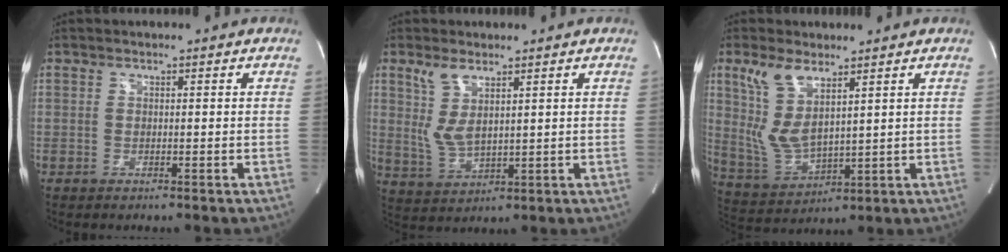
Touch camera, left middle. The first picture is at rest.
{"total": 5.4, "force": [2.6, 1.7, 4.4], "torque": [-0.101, -0.004, 0.064]}
{"total": 8.6, "force": [4.4, 2.7, 6.9], "torque": [-0.159, -0.003, 0.102]}